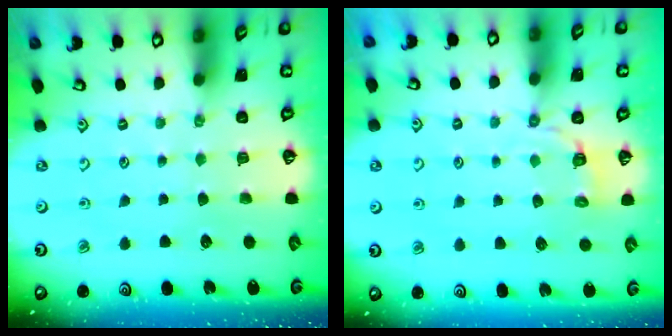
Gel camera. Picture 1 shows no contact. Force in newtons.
{"total": 3.0, "press": 1.6, "slide": 2.5}